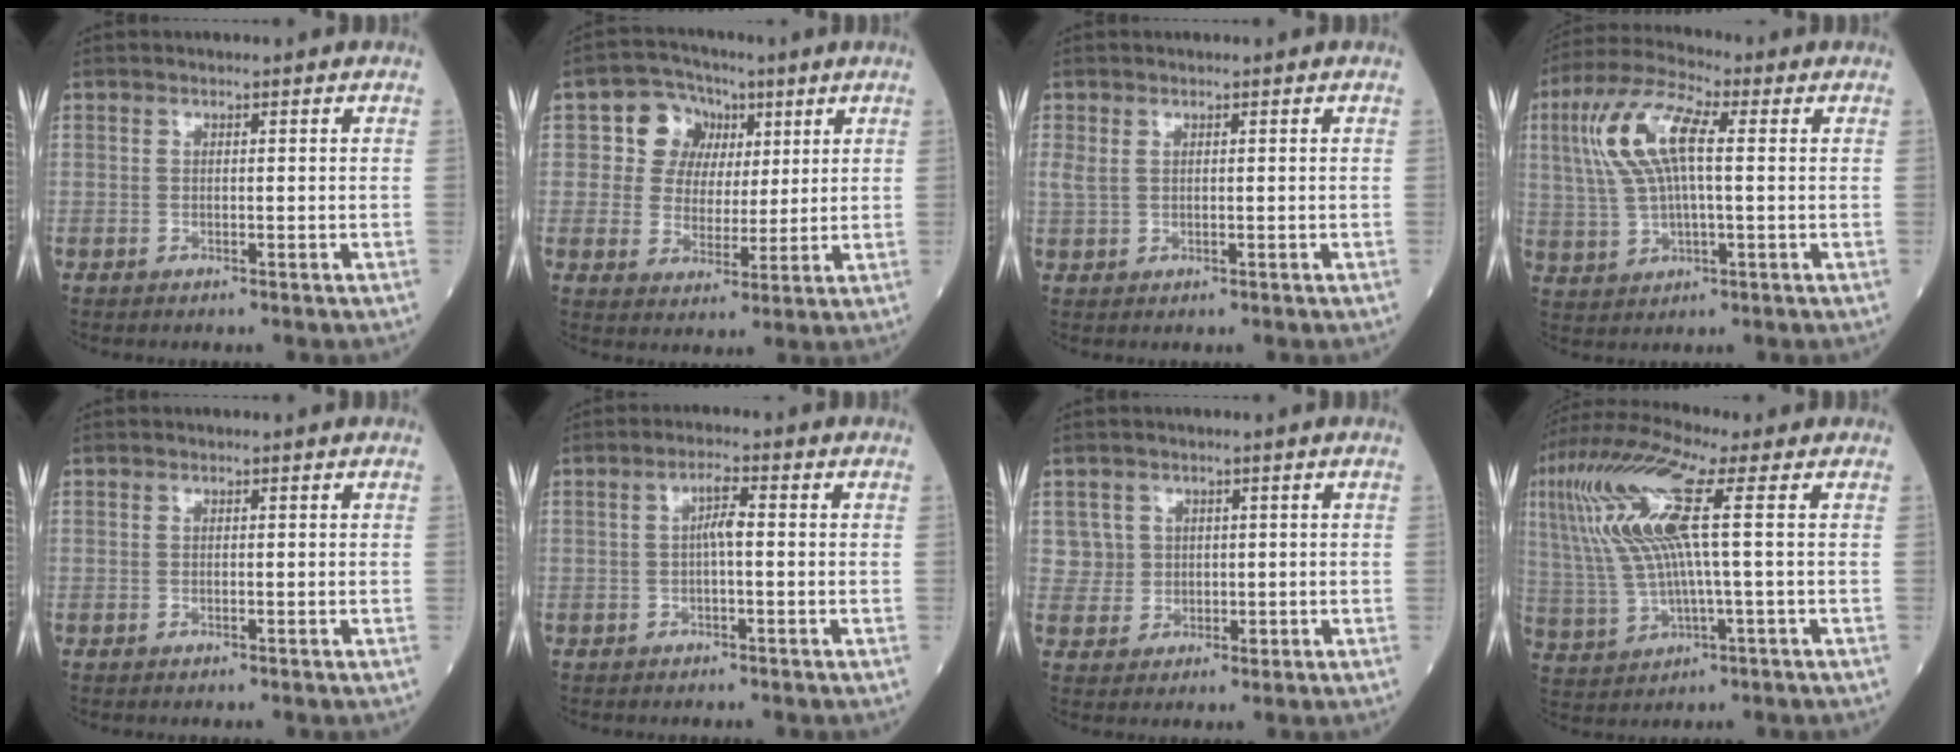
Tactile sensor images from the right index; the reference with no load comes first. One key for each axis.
{"total": 7.8, "fx": 2.9, "fy": 6.9, "fz": 2.3, "tx": -0.036, "ty": 0.026, "tz": 0.051}
{"total": 2.1, "fx": 1.0, "fy": 0.9, "fz": 1.6, "tx": -0.048, "ty": 0.005, "tz": 0.029}
{"total": 11.1, "fx": 2.4, "fy": 3.2, "fz": 10.4, "tx": -0.238, "ty": 0.023, "tz": 0.046}
{"total": 0.0}
{"total": 2.9, "fx": 0.1, "fy": 0.2, "fz": 2.9, "tx": -0.055, "ty": 0.005, "tz": 0.001}
{"total": 3.3, "fx": 1.2, "fy": 3.0, "fz": 0.0, "tx": 0.011, "ty": -0.002, "tz": 0.024}
{"total": 15.1, "fx": 4.1, "fy": 1.4, "fz": 14.5, "tx": -0.334, "ty": 0.022, "tz": 0.078}